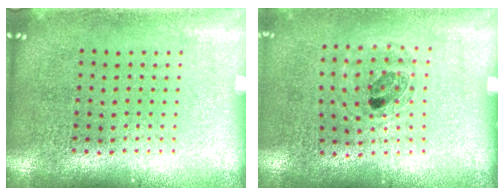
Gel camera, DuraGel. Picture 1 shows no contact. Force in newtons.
{"total": 0.8, "press": 0.8, "slide": 0.2}